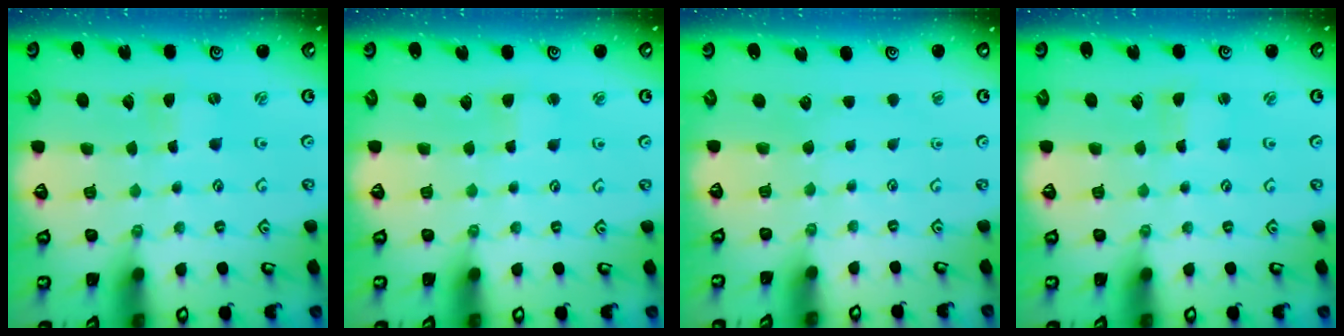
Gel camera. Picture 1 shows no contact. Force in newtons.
{"total": 3.0, "press": 3.0, "slide": 0.4}
{"total": 0.0}
{"total": 0.9, "press": 0.9, "slide": 0.1}